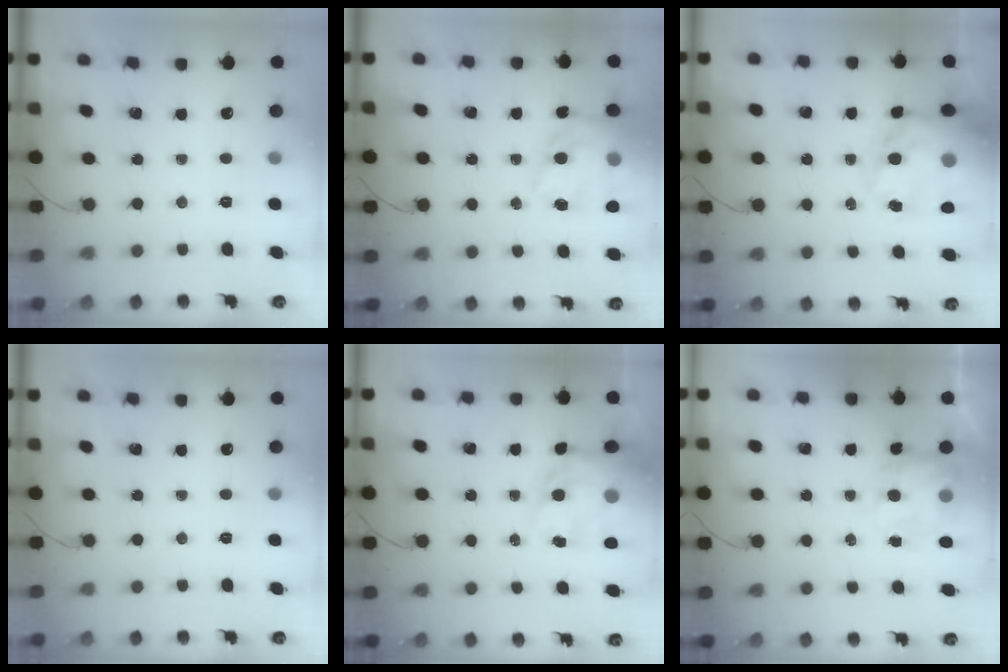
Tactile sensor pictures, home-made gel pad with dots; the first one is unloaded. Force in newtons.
{"total": 18.2, "press": 17.8, "slide": 3.9}
{"total": 20.6, "press": 20.0, "slide": 5.0}
{"total": 0.0}
{"total": 16.3, "press": 15.8, "slide": 3.9}
{"total": 7.2, "press": 7.1, "slide": 1.0}